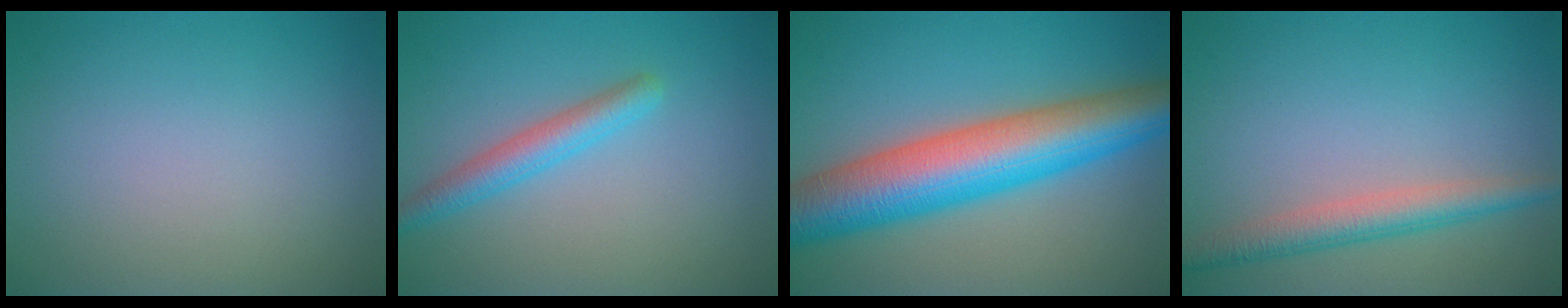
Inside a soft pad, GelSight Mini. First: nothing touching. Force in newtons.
{"total": 2.8, "press": 2.8, "slide": 0.2}
{"total": 11.0, "press": 11.0, "slide": 0.2}
{"total": 3.5, "press": 3.5, "slide": 0.1}